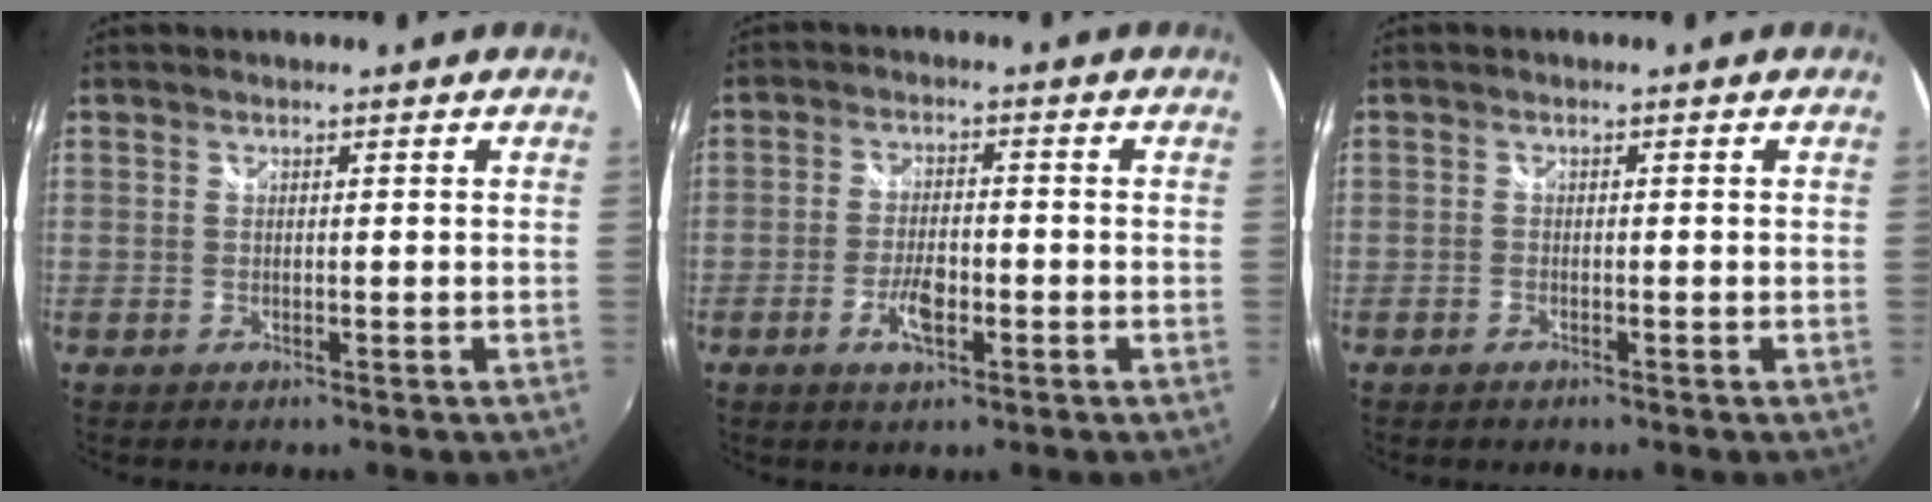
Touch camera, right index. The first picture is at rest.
{"total": 5.9, "force": [-1.9, 2.7, 5.0], "torque": [-0.101, -0.005, -0.032]}
{"total": 1.1, "force": [-0.8, 0.6, 0.2], "torque": [-0.007, -0.002, -0.017]}